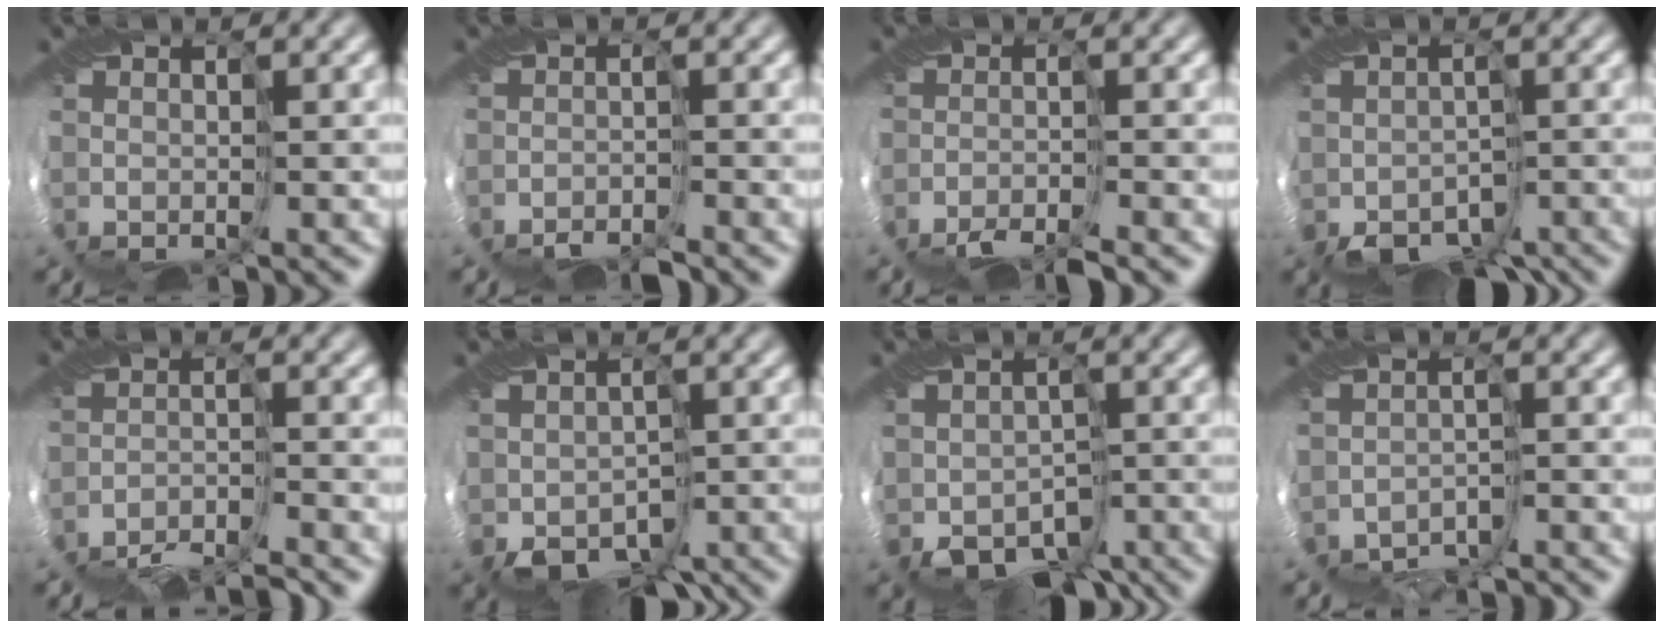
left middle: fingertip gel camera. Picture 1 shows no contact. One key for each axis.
{"total": 3.6, "fx": -3.6, "fy": 0.4, "fz": 0.4, "tx": 0.003, "ty": -0.008, "tz": -0.065}
{"total": 4.5, "fx": -4.2, "fy": 0.4, "fz": 1.3, "tx": -0.015, "ty": -0.006, "tz": -0.087}
{"total": 4.7, "fx": -3.4, "fy": 2.8, "fz": 1.4, "tx": -0.019, "ty": -0.023, "tz": -0.054}
{"total": 6.1, "fx": -6.0, "fy": 0.3, "fz": 1.0, "tx": -0.023, "ty": -0.012, "tz": -0.113}
{"total": 5.1, "fx": -2.7, "fy": 3.6, "fz": 2.5, "tx": -0.036, "ty": -0.015, "tz": -0.036}
{"total": 6.0, "fx": -3.5, "fy": 4.2, "fz": 2.4, "tx": -0.032, "ty": -0.021, "tz": -0.048}
{"total": 3.2, "fx": -3.1, "fy": 0.3, "fz": -0.5, "tx": 0.009, "ty": -0.015, "tz": -0.056}